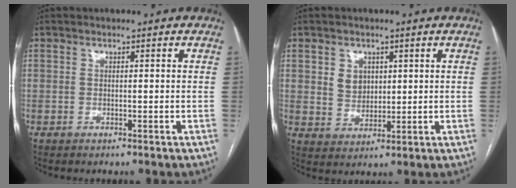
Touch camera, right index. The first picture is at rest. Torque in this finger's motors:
{"motor_torque": [0.08, 0.04, 0.07, 0.02]}